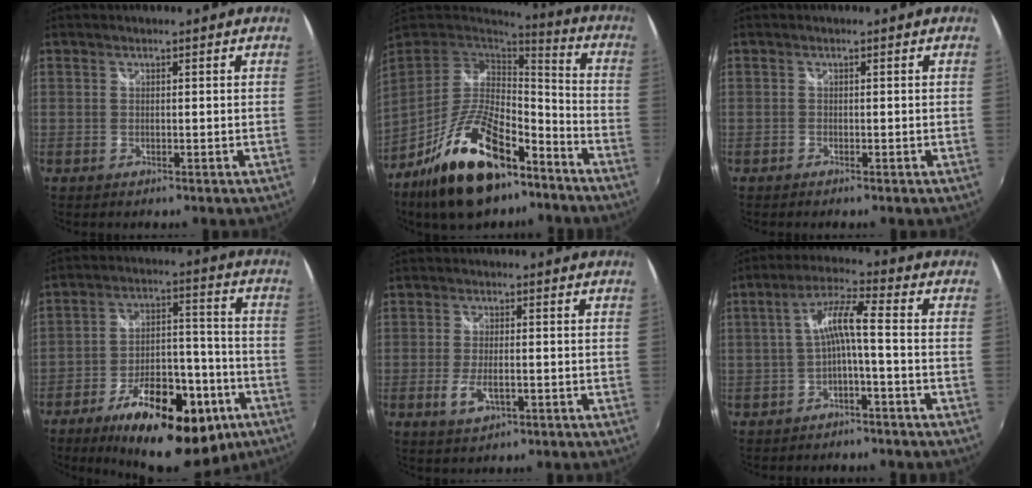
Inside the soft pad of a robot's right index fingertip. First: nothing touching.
{"total": 21.9, "force": [-13.4, 9.3, 14.6], "torque": [-0.276, -0.007, -0.219]}
{"total": 0.7, "force": [-0.6, 0.3, 0.2], "torque": [-0.006, -0.002, -0.013]}
{"total": 23.6, "force": [-13.7, 10.6, 15.9], "torque": [-0.253, 0.010, -0.187]}
{"total": 4.7, "force": [-1.7, 2.0, 3.8], "torque": [-0.083, -0.009, -0.028]}
{"total": 6.2, "force": [-1.9, 0.3, 5.9], "torque": [-0.129, 0.015, -0.030]}